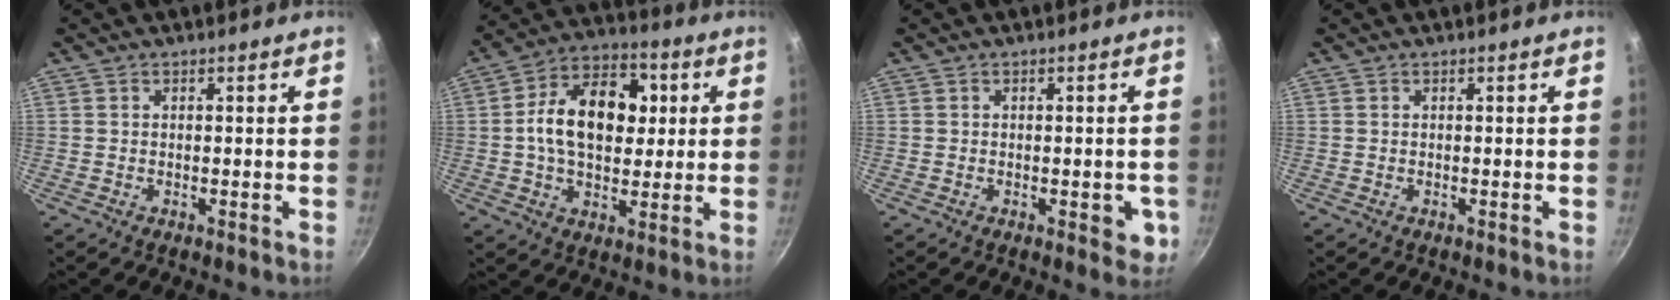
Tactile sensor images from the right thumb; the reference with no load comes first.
{"total": 16.3, "force": [2.0, 10.6, 12.2], "torque": [-0.173, 0.016, 0.026]}
{"total": 3.8, "force": [-1.3, 1.9, 3.0], "torque": [-0.014, 0.004, -0.013]}
{"total": 0.0}